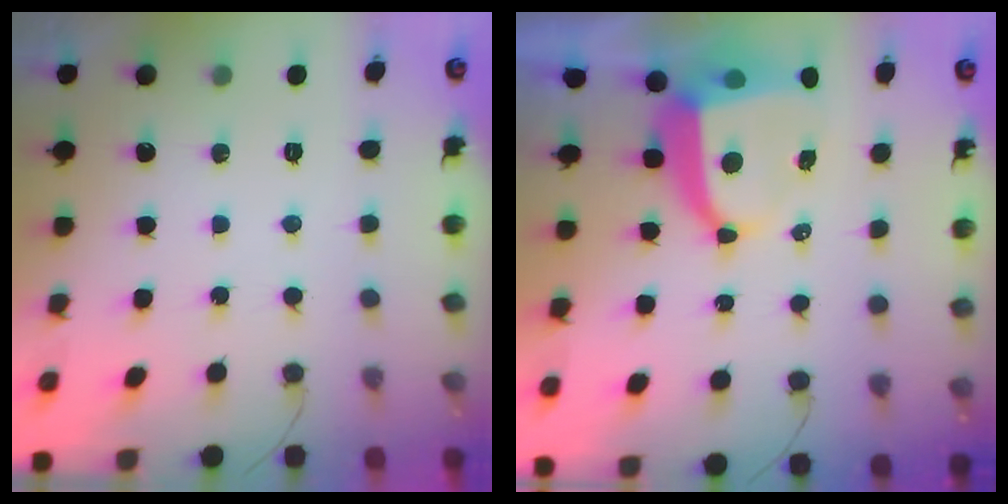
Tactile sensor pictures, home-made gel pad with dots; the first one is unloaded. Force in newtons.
{"total": 9.3, "press": 9.2, "slide": 1.0}